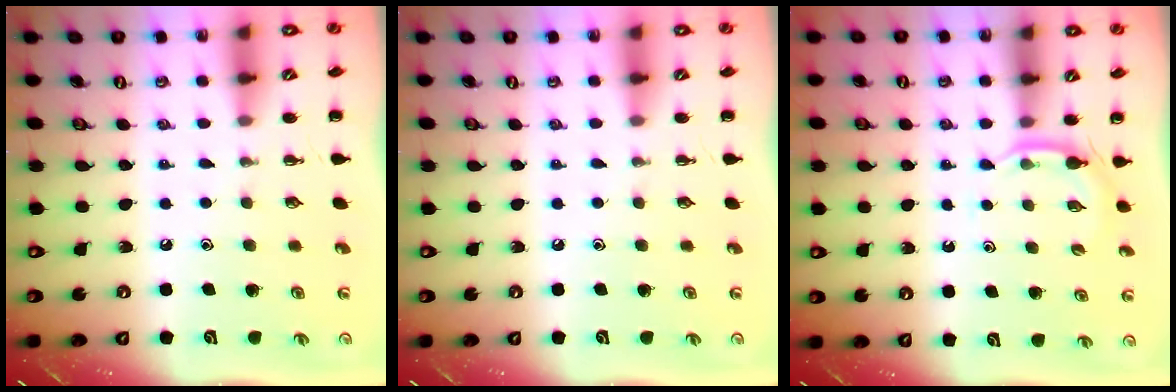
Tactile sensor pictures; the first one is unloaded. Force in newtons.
{"total": 0.0}
{"total": 3.1, "press": 2.9, "slide": 1.1}